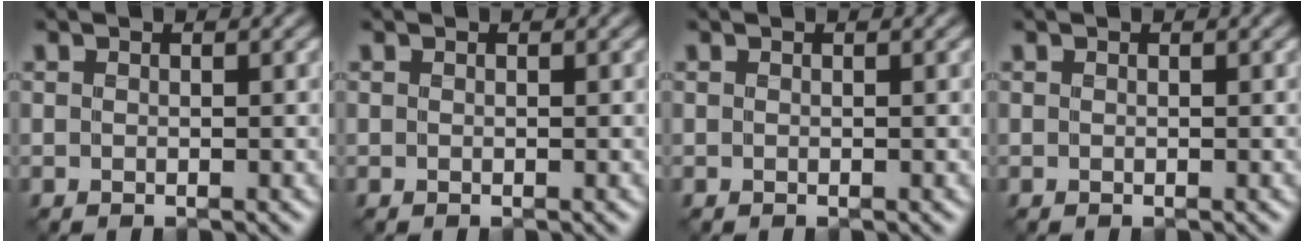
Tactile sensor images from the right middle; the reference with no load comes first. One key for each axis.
{"total": 0.0}
{"total": 0.0}
{"total": 0.0}